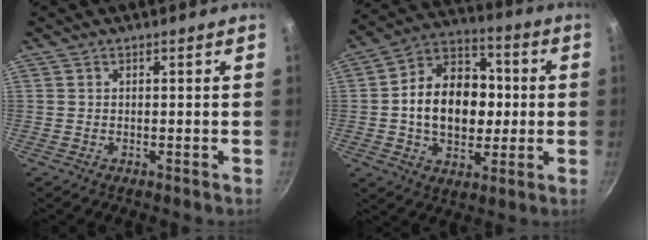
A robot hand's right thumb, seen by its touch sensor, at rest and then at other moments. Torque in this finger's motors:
{"motor_torque": [-0.99, 1.62, 0.68, 0.18, 0.16]}